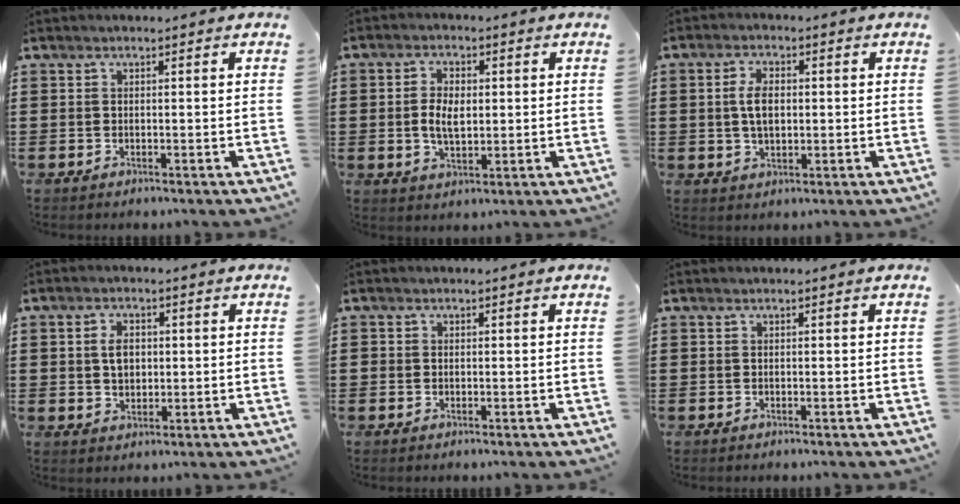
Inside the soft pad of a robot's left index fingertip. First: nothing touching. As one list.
[{"total": 5.0, "force": [0.2, 2.8, 4.1], "torque": [-0.081, 0.004, -0.002]}, {"total": 4.7, "force": [0.4, 2.5, 3.9], "torque": [-0.094, 0.005, 0.002]}, {"total": 3.7, "force": [0.5, 2.4, 2.7], "torque": [-0.050, 0.008, 0.006]}, {"total": 0.7, "force": [-0.2, 0.7, 0.2], "torque": [-0.005, 0.003, -0.004]}, {"total": 0.0}]